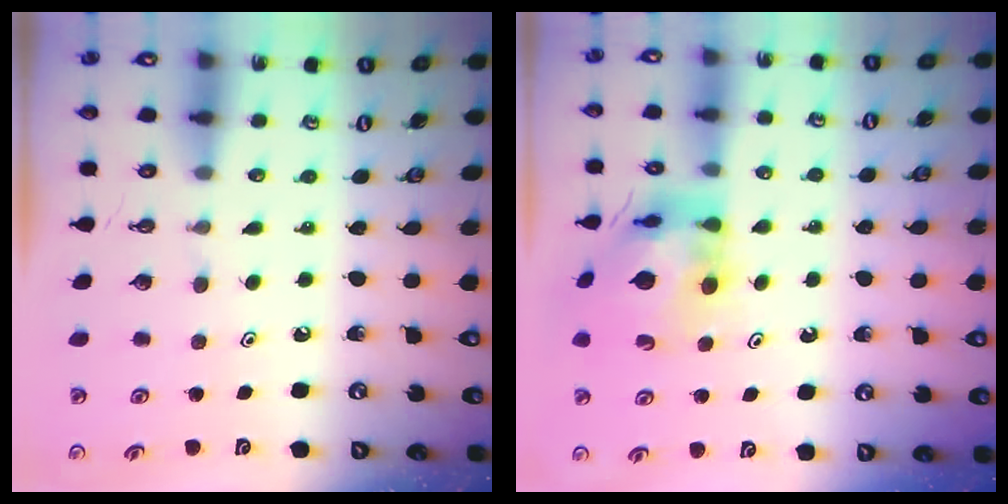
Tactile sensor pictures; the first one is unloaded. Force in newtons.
{"total": 12.0, "press": 11.9, "slide": 1.6}